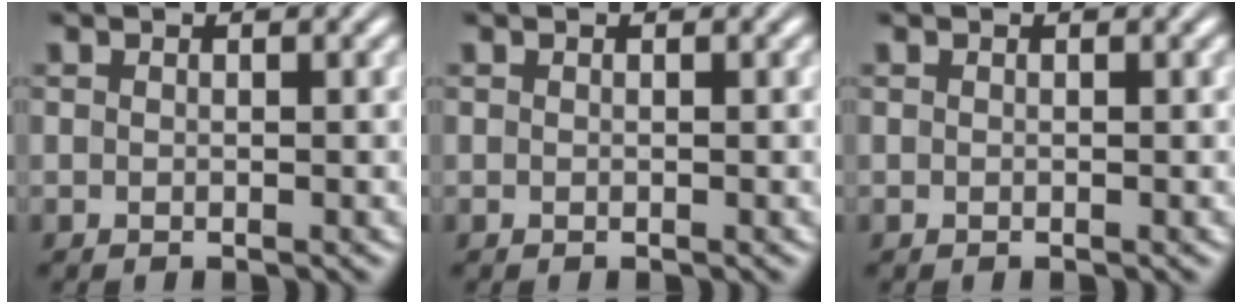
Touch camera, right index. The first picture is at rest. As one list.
[{"total": 0.0}, {"total": 0.0}]